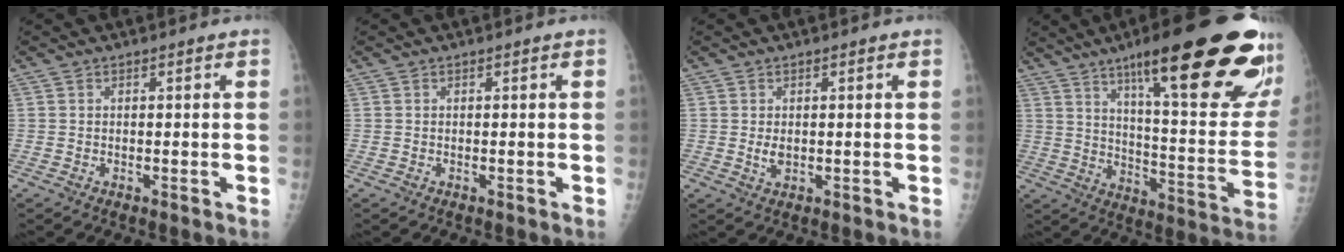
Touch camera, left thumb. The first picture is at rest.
{"total": 0.0}
{"total": 2.1, "force": [0.1, 1.3, 1.6], "torque": [-0.026, -0.005, 0.006]}
{"total": 31.4, "force": [17.9, 6.1, 25.1], "torque": [-0.281, -0.048, 0.268]}